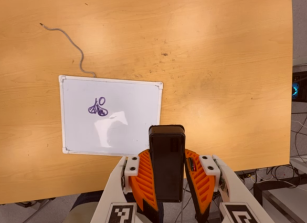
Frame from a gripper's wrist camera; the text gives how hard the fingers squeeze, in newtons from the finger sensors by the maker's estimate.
{"total": 10.3, "left": 8.4, "right": 12.2}